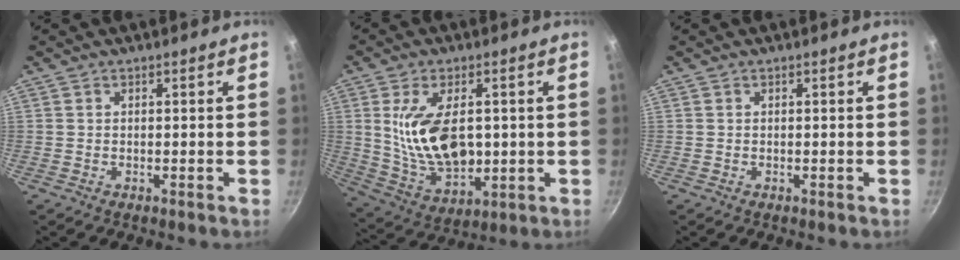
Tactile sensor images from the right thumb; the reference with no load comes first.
{"total": 15.2, "force": [1.4, 8.7, 12.4], "torque": [-0.205, -0.019, 0.040]}
{"total": 0.0}